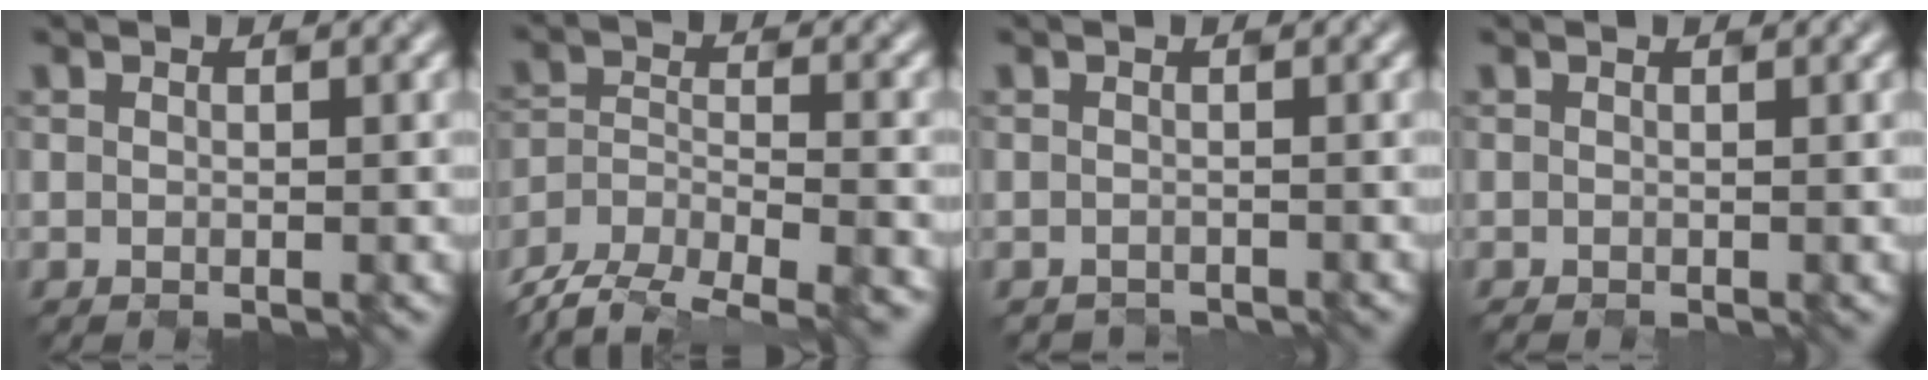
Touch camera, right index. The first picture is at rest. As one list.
[{"total": 9.6, "force": [-8.8, 3.3, 2.2], "torque": [-0.038, -0.005, -0.133]}, {"total": 0.7, "force": [-0.5, -0.1, -0.5], "torque": [0.010, -0.007, -0.016]}, {"total": 0.0}]